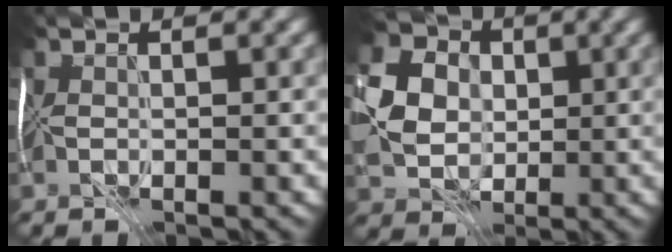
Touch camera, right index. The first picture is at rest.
{"total": 4.8, "force": [0.8, 4.1, 2.4], "torque": [-0.056, 0.010, 0.016]}